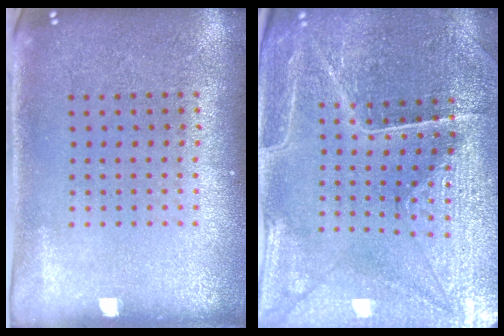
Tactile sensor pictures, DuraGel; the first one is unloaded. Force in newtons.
{"total": 3.5, "press": 3.5, "slide": 0.2}